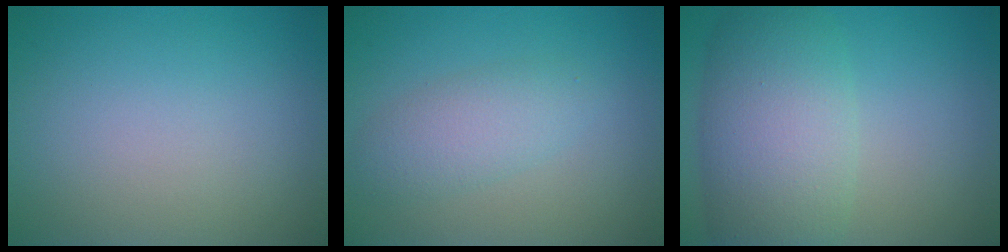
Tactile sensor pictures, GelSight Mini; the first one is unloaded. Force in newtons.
{"total": 2.8, "press": 2.8, "slide": 0.1}
{"total": 7.6, "press": 7.6, "slide": 0.2}